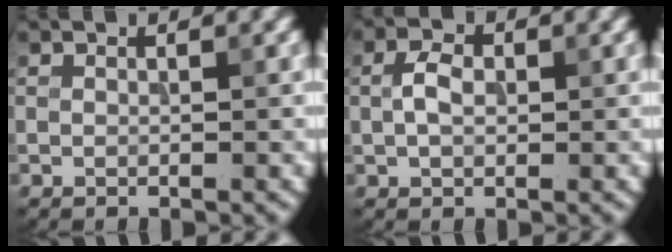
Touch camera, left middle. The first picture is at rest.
{"total": 2.6, "force": [0.2, 1.8, 1.9], "torque": [-0.041, 0.005, 0.001]}